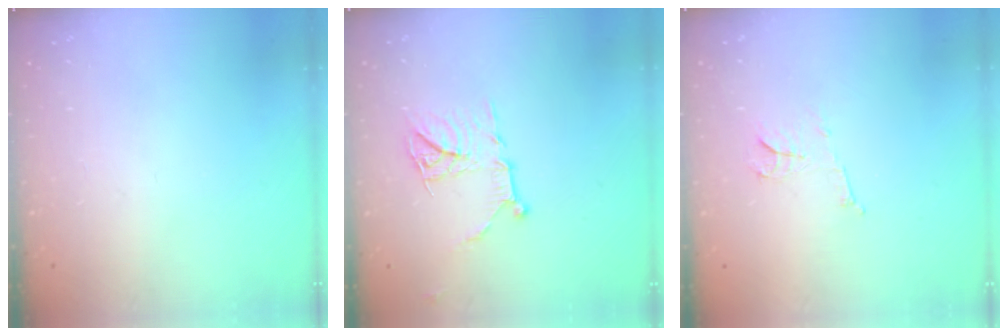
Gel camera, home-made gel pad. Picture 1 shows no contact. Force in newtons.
{"total": 10.8, "press": 10.8, "slide": 0.4}
{"total": 6.0, "press": 6.0, "slide": 0.5}